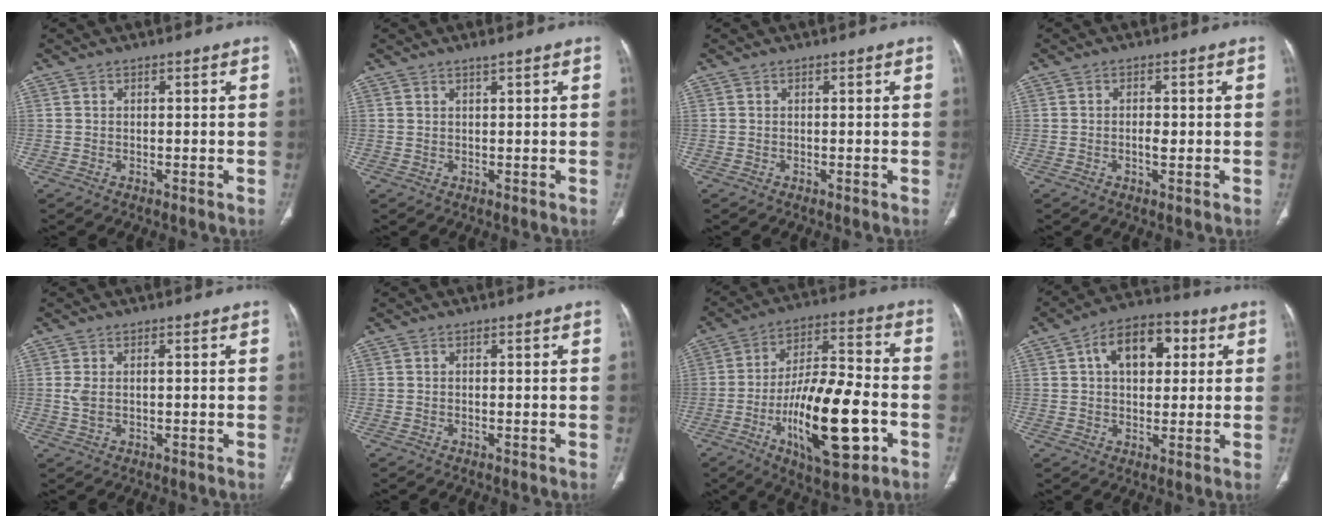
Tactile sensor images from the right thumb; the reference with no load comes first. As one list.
[{"total": 1.0, "force": [0.8, 0.0, 0.6], "torque": [-0.004, -0.001, 0.017]}, {"total": 0.0}, {"total": 2.0, "force": [-0.3, 0.9, 1.7], "torque": [-0.030, 0.001, -0.006]}, {"total": 2.6, "force": [0.2, 1.2, 2.3], "torque": [-0.059, 0.009, 0.006]}, {"total": 0.0}, {"total": 21.8, "force": [-6.2, 8.0, 19.3], "torque": [-0.323, 0.023, -0.092]}, {"total": 11.9, "force": [3.4, 7.5, 8.6], "torque": [-0.101, 0.018, 0.047]}]